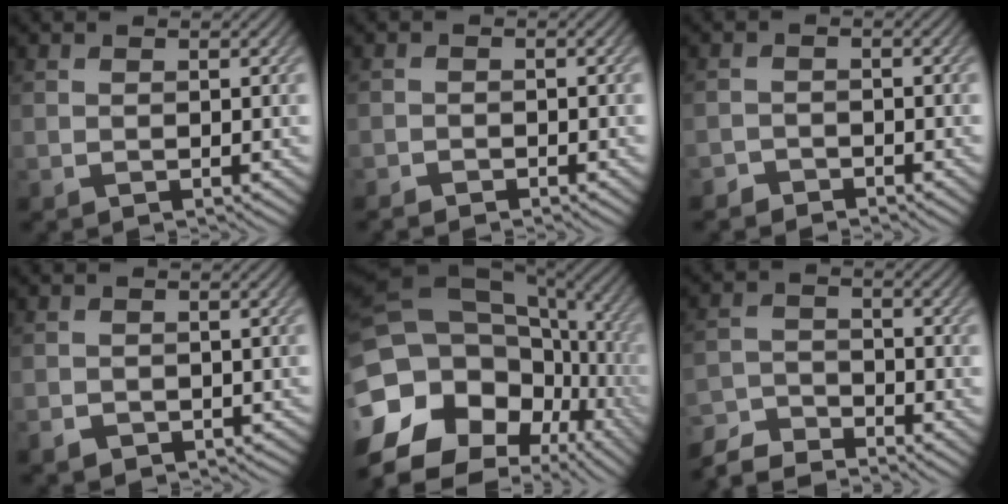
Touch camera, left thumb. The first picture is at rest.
{"total": 1.8, "force": [-1.6, 0.6, 0.3], "torque": [-0.006, -0.002, -0.033]}
{"total": 1.8, "force": [-1.6, 0.8, 0.0], "torque": [0.002, 0.003, -0.034]}
{"total": 2.3, "force": [-1.4, 1.6, 0.7], "torque": [-0.008, -0.009, -0.024]}
{"total": 17.8, "force": [-5.4, 12.8, 11.2], "torque": [-0.267, 0.009, -0.061]}
{"total": 6.1, "force": [-5.8, 1.4, 1.2], "torque": [-0.032, -0.005, -0.120]}